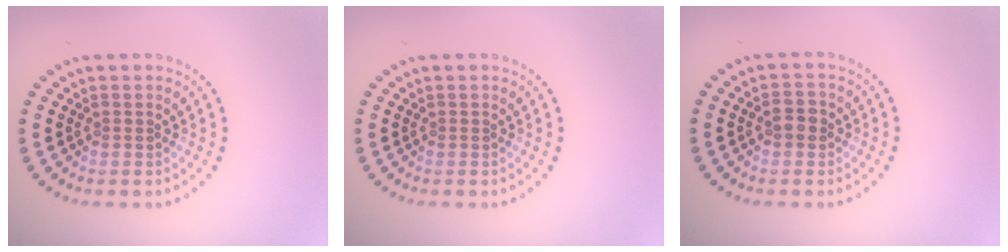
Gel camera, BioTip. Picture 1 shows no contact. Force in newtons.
{"total": 0.0}
{"total": 1.8, "press": 1.8, "slide": 0.2}